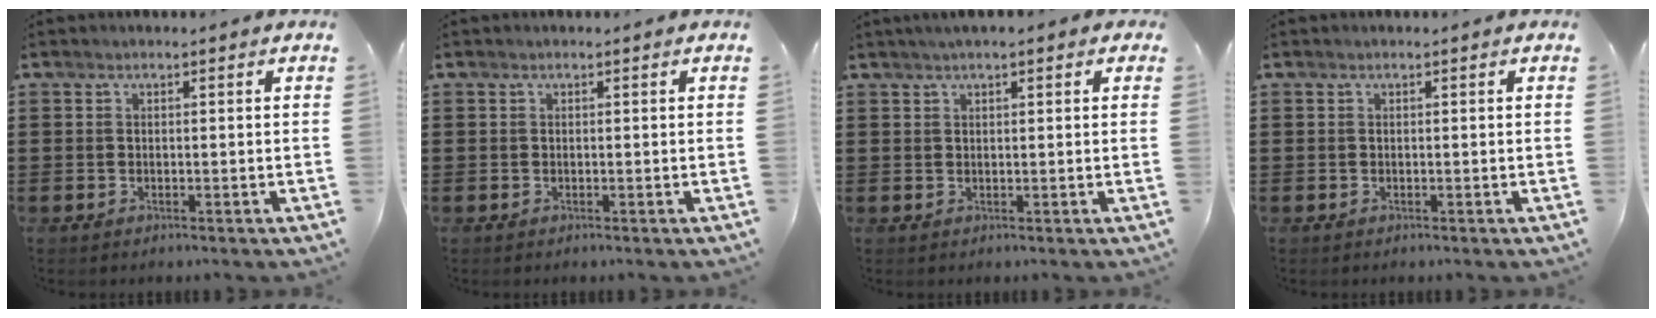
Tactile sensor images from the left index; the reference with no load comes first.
{"total": 0.0}
{"total": 1.6, "force": [1.0, 0.4, 1.2], "torque": [-0.023, 0.005, 0.016]}
{"total": 0.0}